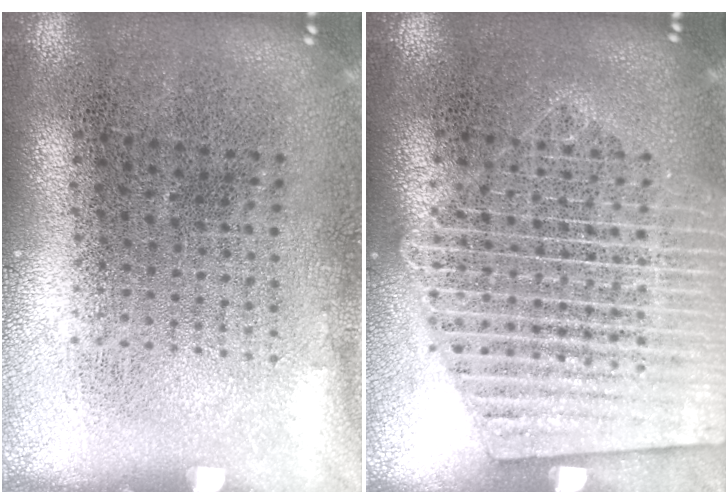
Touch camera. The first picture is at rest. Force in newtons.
{"total": 2.1, "press": 2.1, "slide": 0.2}